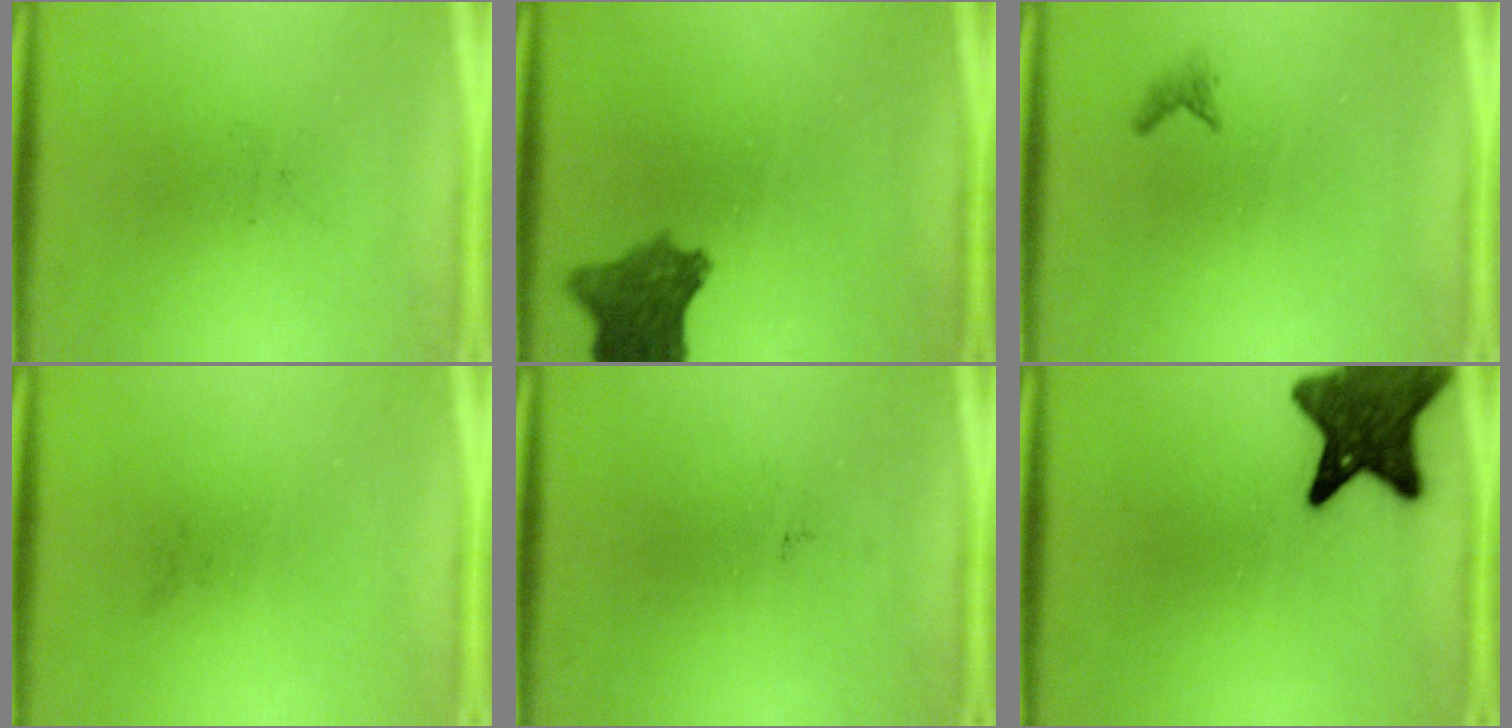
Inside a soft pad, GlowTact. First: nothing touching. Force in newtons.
{"total": 7.3}
{"total": 0.7}
{"total": 0.0}
{"total": 0.0}
{"total": 11.5}